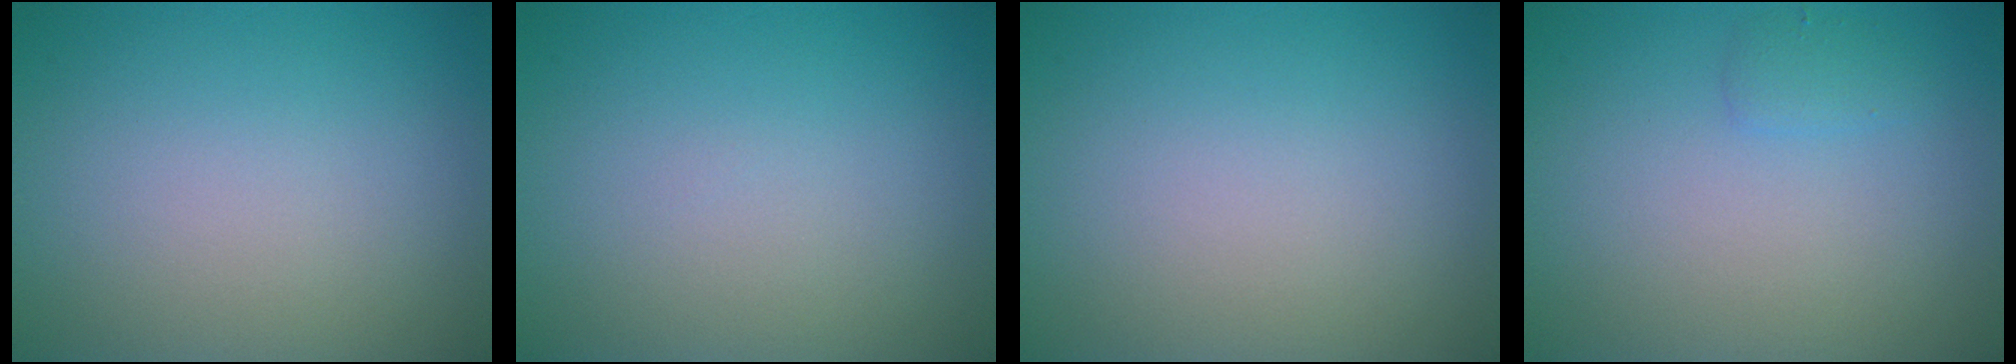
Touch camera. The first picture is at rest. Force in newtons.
{"total": 0.0}
{"total": 0.0}
{"total": 1.0, "press": 0.9, "slide": 0.1}